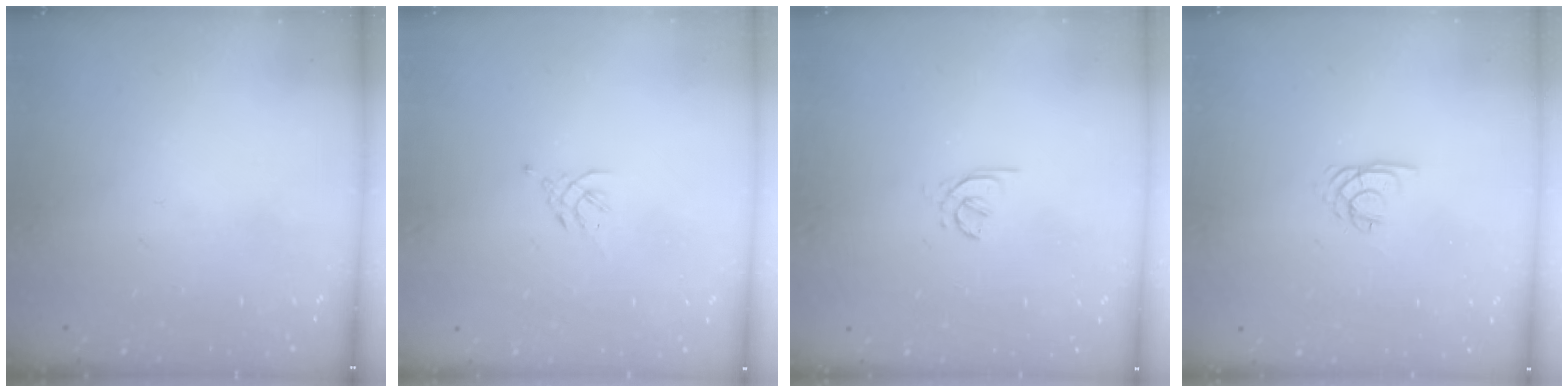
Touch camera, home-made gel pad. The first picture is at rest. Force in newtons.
{"total": 1.9, "press": 1.8, "slide": 0.5}
{"total": 2.0, "press": 1.9, "slide": 0.5}
{"total": 2.2, "press": 2.2, "slide": 0.3}